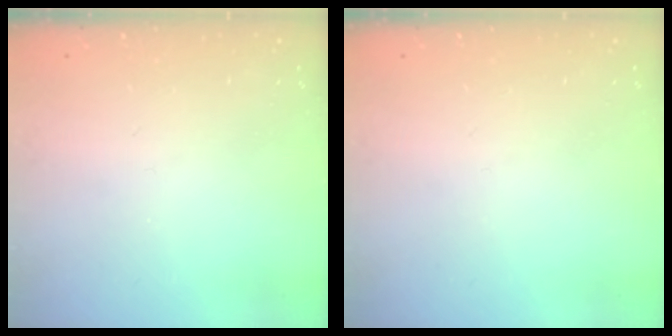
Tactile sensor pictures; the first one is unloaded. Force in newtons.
{"total": 0.0}